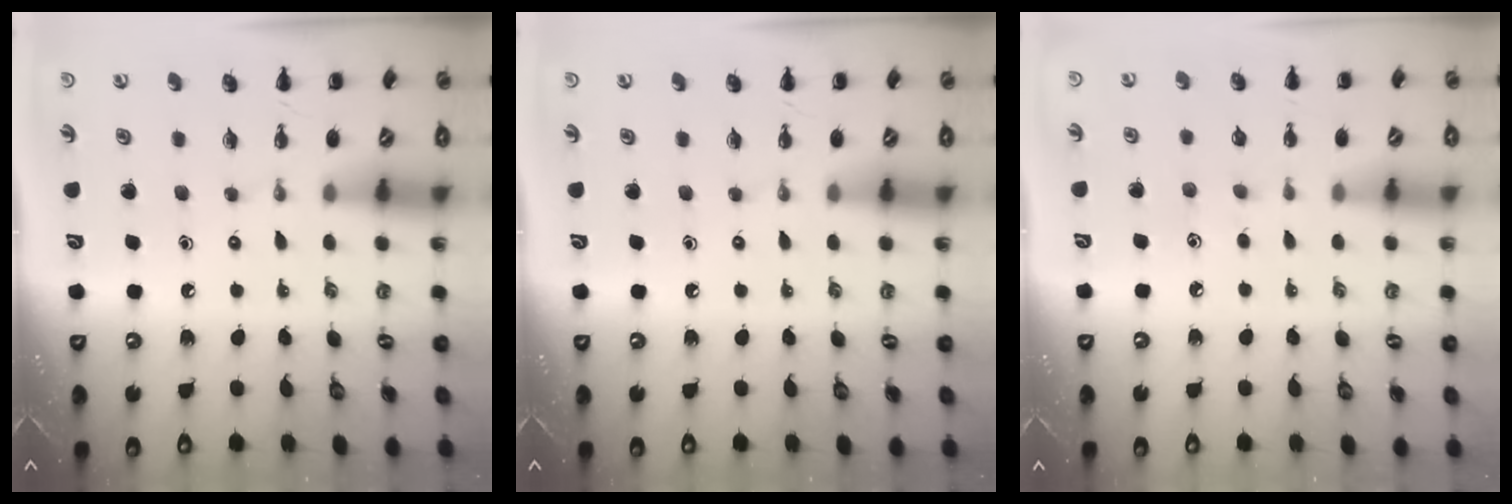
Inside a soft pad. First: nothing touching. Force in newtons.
{"total": 0.0}
{"total": 3.7, "press": 3.6, "slide": 1.0}